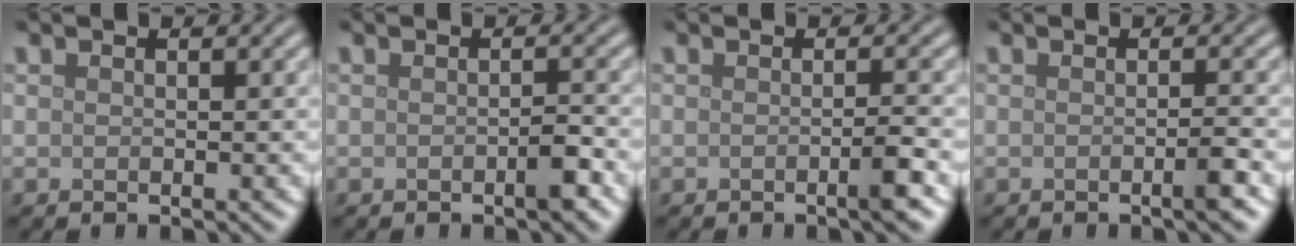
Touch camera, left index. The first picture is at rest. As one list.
[{"total": 1.4, "force": [-0.6, 0.3, 1.3], "torque": [-0.020, 0.000, -0.010]}, {"total": 2.0, "force": [-0.6, 0.3, 1.9], "torque": [-0.027, -0.001, -0.014]}, {"total": 1.6, "force": [-0.5, 0.2, 1.5], "torque": [-0.021, -0.001, -0.013]}]